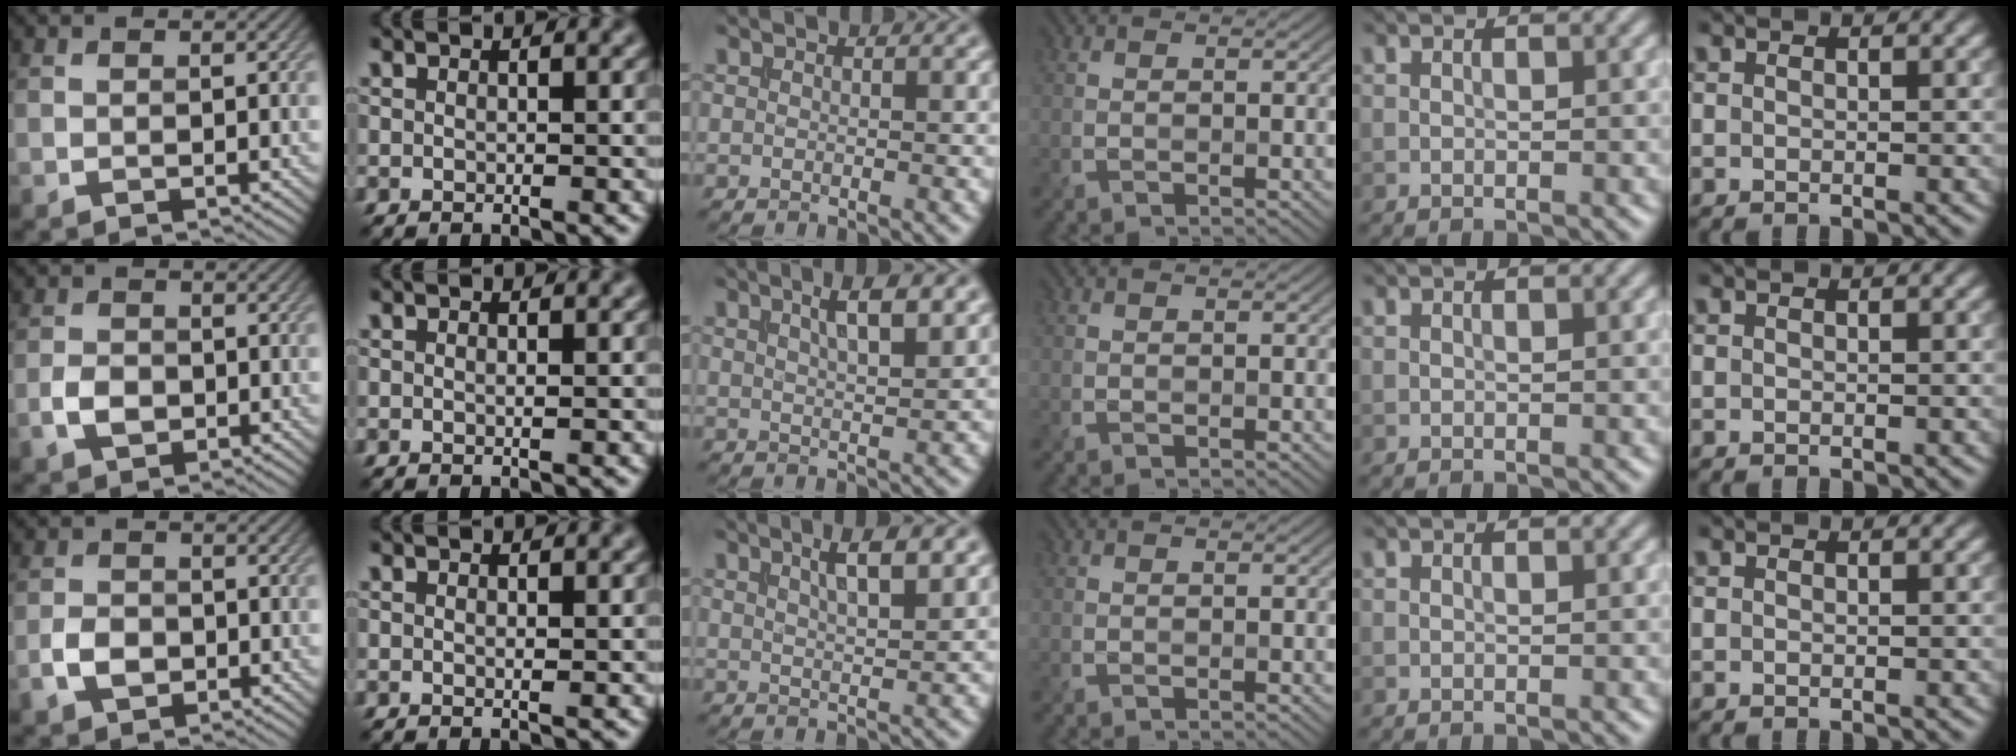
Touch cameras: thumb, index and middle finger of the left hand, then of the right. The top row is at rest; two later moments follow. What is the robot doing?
{"motion": "extract", "object": "file holder"}